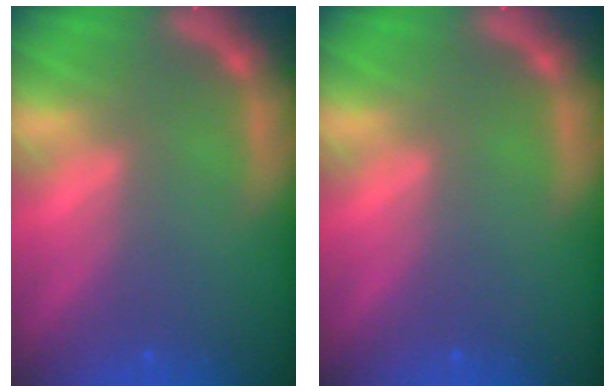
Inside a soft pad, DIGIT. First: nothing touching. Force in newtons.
{"total": 0.0}